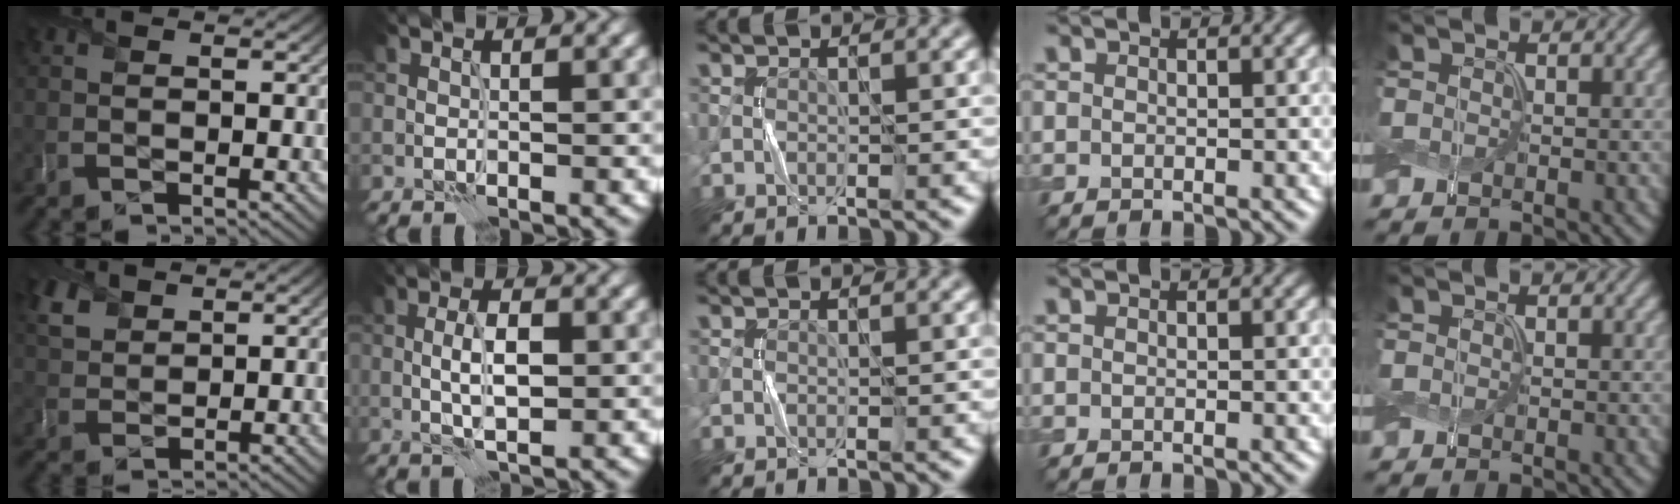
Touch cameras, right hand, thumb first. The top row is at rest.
{"thumb": {"total": 4.2, "force": [2.6, 2.7, 1.9], "torque": [-0.060, 0.003, 0.058]}, "index": {"total": 3.3, "force": [-0.2, 1.1, 3.1], "torque": [-0.059, 0.002, -0.002]}}